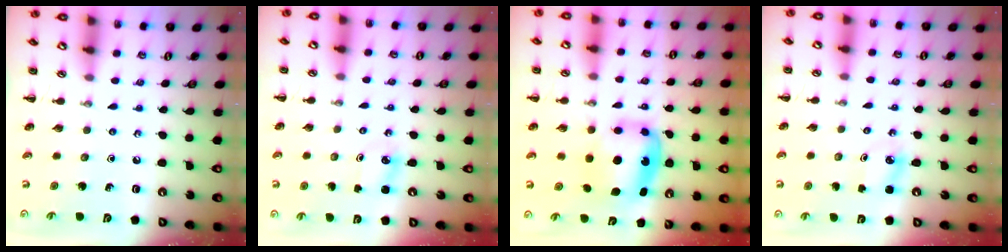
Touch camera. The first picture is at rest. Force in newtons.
{"total": 1.9, "press": 1.8, "slide": 0.3}
{"total": 6.0, "press": 5.9, "slide": 1.3}
{"total": 2.2, "press": 2.2, "slide": 0.3}